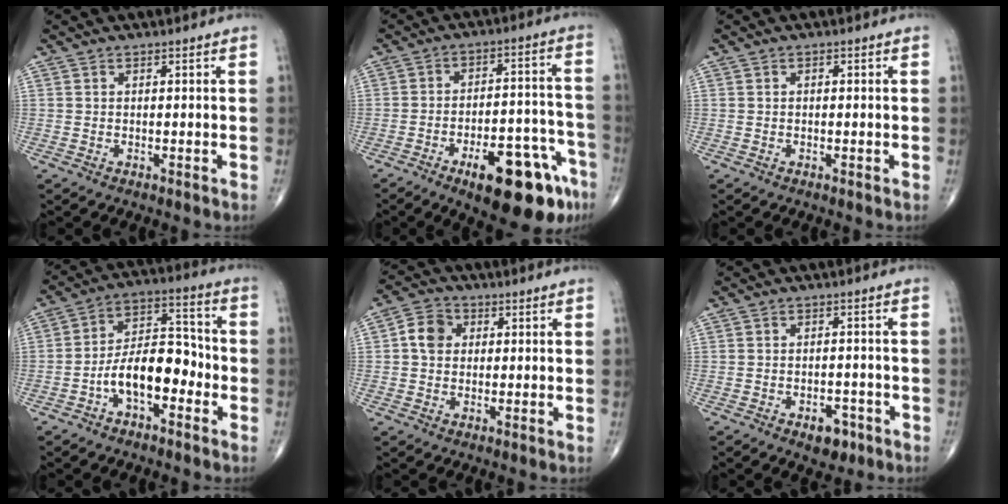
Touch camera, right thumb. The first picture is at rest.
{"total": 18.7, "force": [-10.4, 6.5, 14.1], "torque": [-0.143, 0.069, -0.140]}
{"total": 0.5, "force": [0.1, 0.3, 0.4], "torque": [-0.008, 0.001, 0.002]}
{"total": 12.0, "force": [-4.1, 6.4, 9.2], "torque": [-0.137, 0.049, -0.079]}
{"total": 5.4, "force": [0.7, 4.4, 2.9], "torque": [-0.043, 0.010, 0.004]}
{"total": 4.4, "force": [-2.4, 2.6, 2.6], "torque": [-0.017, 0.014, -0.030]}